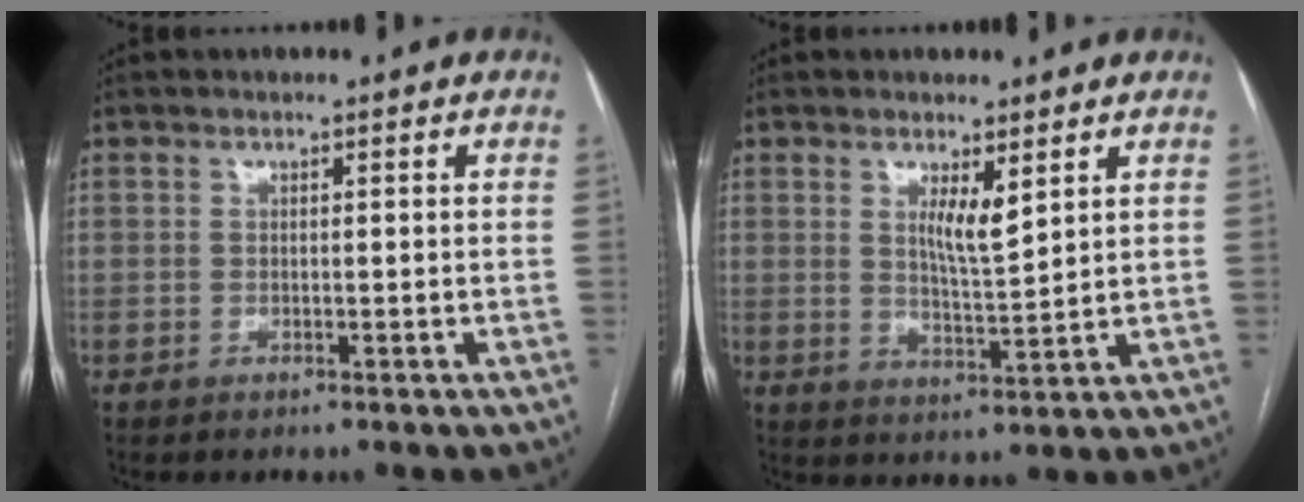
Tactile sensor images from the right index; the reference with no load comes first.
{"total": 4.5, "force": [2.2, 0.7, 3.9], "torque": [-0.071, -0.013, 0.044]}